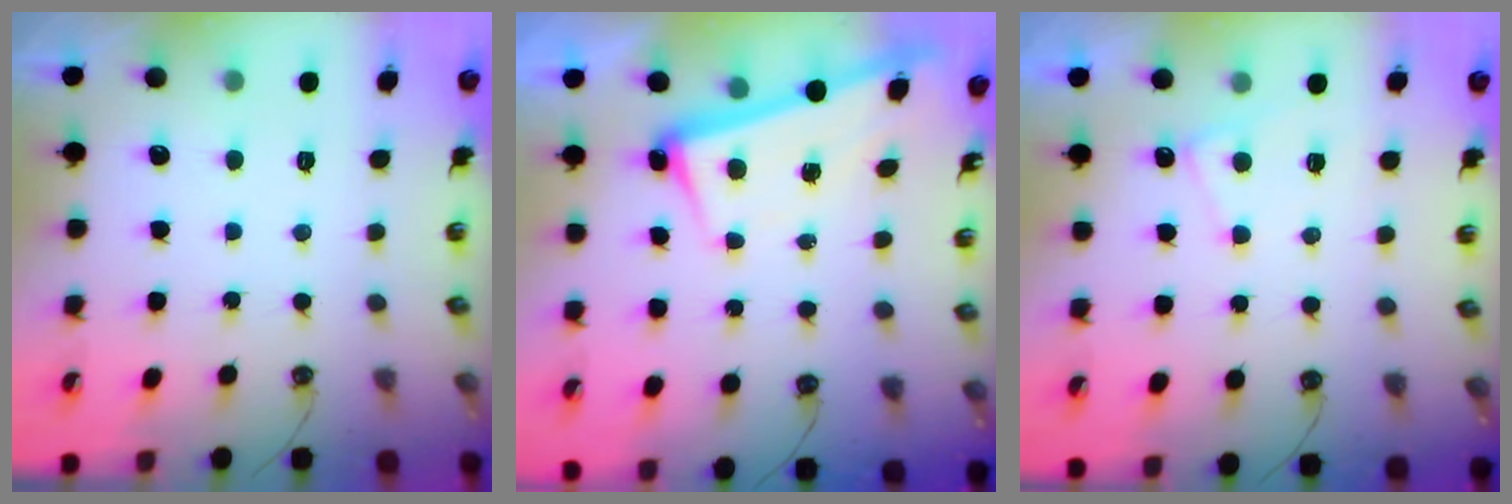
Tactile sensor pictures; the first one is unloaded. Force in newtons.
{"total": 2.2, "press": 2.1, "slide": 0.9}
{"total": 3.9, "press": 3.9, "slide": 0.4}